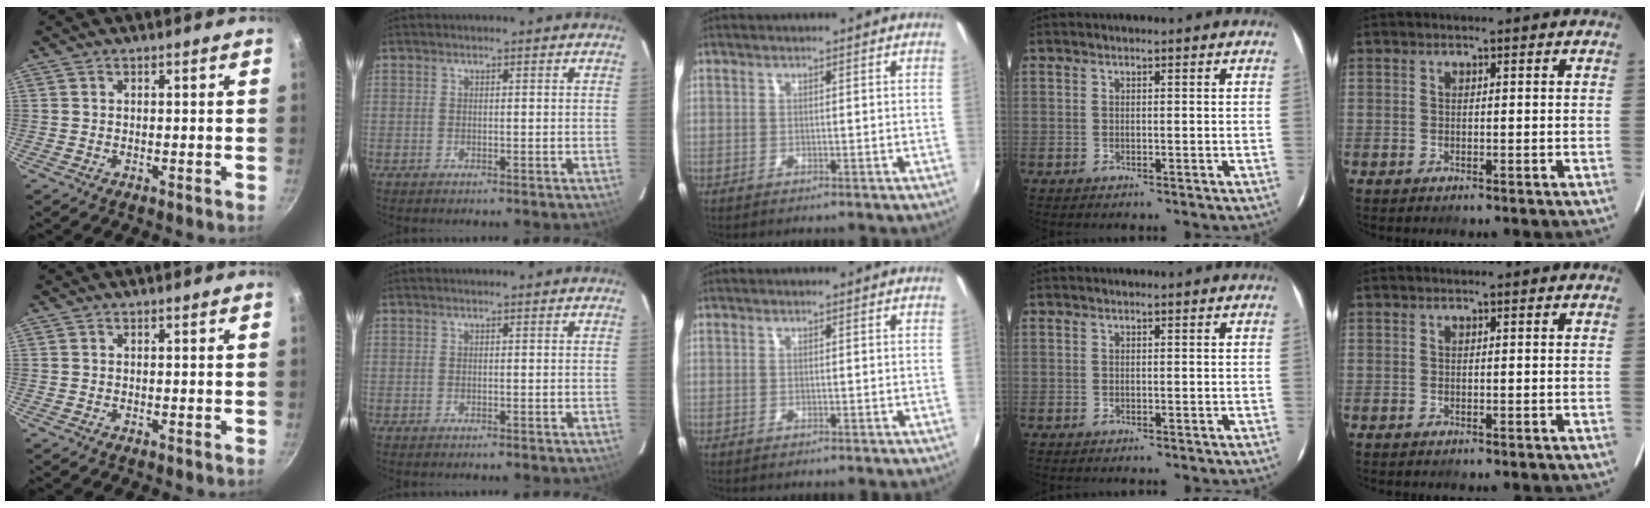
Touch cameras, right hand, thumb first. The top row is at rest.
{}